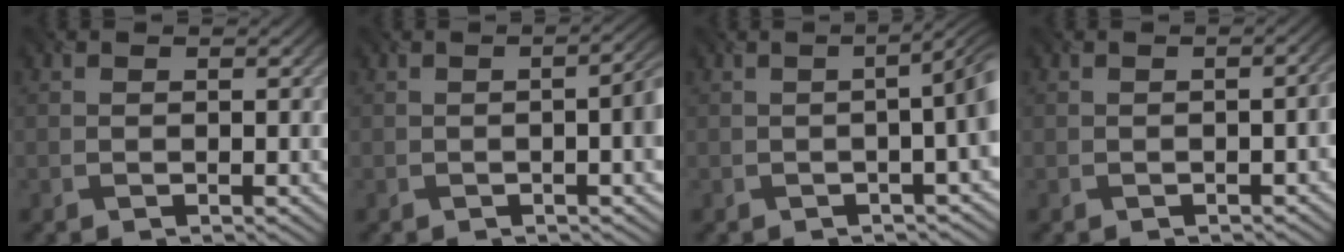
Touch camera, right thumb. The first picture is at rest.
{"total": 5.0, "force": [-0.5, 1.6, 4.7], "torque": [-0.058, 0.000, -0.003]}
{"total": 5.8, "force": [-0.6, 1.8, 5.5], "torque": [-0.053, 0.007, -0.011]}
{"total": 1.8, "force": [-0.6, 0.6, 1.5], "torque": [-0.019, 0.002, -0.007]}